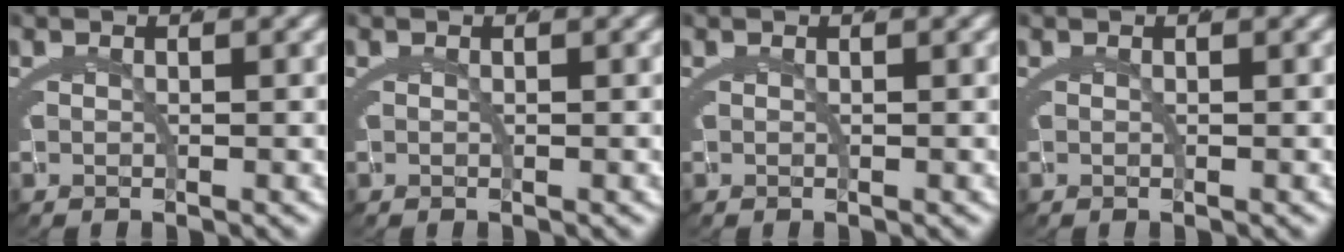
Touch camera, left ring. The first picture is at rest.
{"total": 0.0}
{"total": 0.0}
{"total": 0.0}